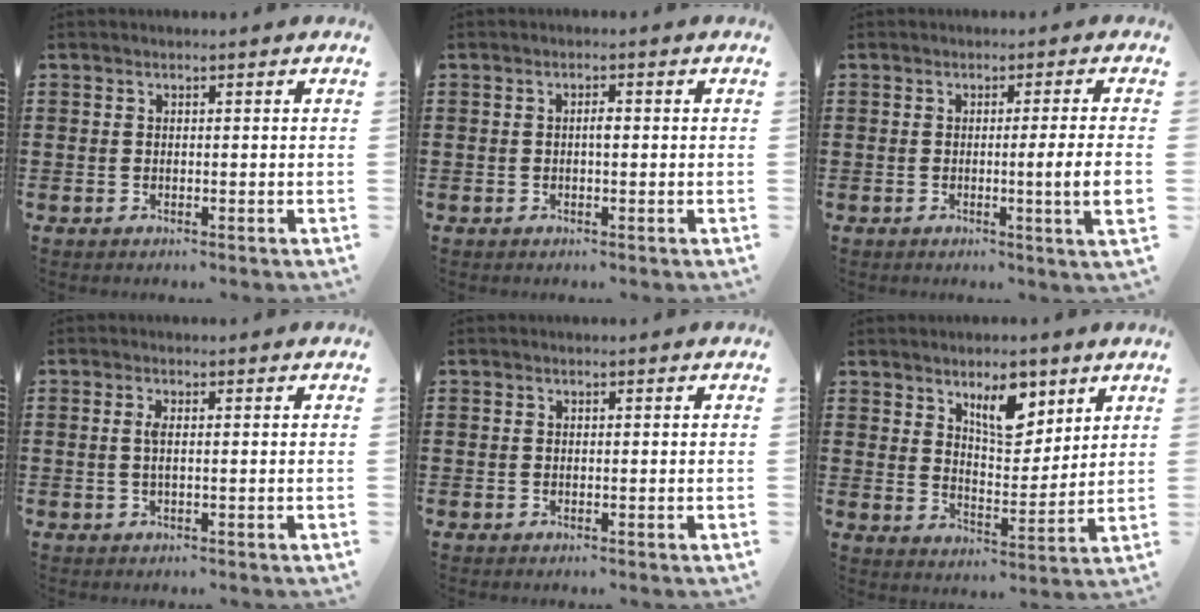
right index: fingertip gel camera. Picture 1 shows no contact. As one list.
[{"total": 1.4, "force": [-0.1, 0.4, 1.3], "torque": [-0.025, 0.000, -0.002]}, {"total": 5.4, "force": [-0.5, -0.6, 5.4], "torque": [-0.084, -0.018, -0.011]}, {"total": 1.7, "force": [0.0, 0.2, 1.7], "torque": [-0.034, -0.001, 0.000]}, {"total": 0.0}, {"total": 7.8, "force": [4.9, 3.5, 5.0], "torque": [-0.072, -0.013, 0.080]}]